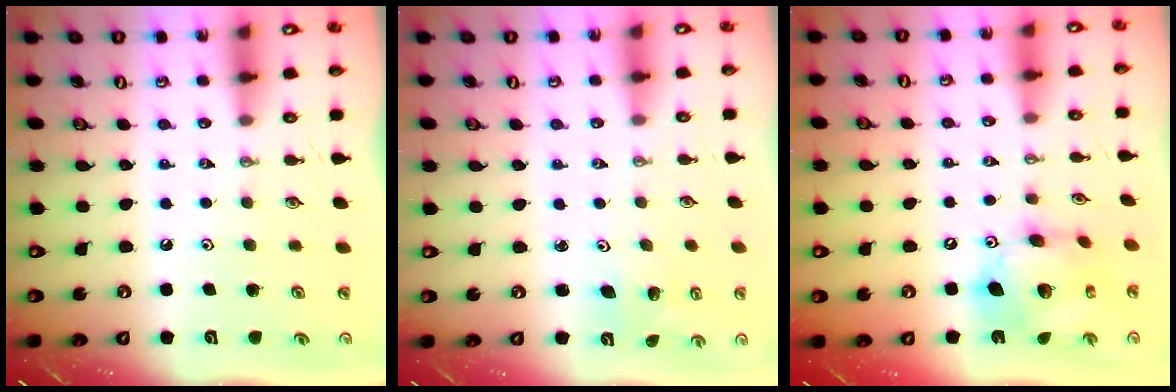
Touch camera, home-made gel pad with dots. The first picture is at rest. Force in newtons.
{"total": 2.5, "press": 2.5, "slide": 0.1}
{"total": 16.2, "press": 16.1, "slide": 1.7}